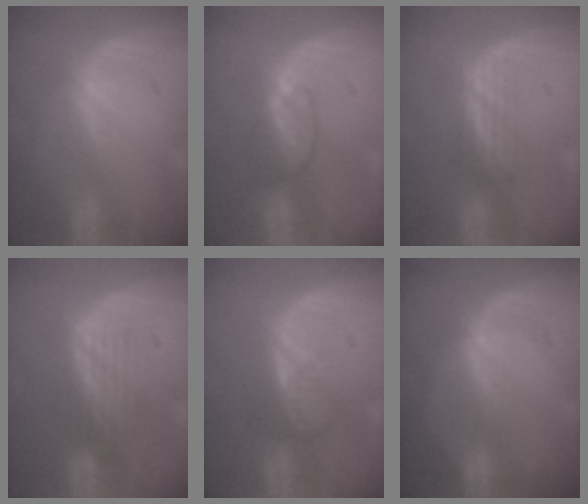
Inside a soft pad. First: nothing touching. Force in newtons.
{"total": 3.4, "press": 3.4, "slide": 0.2}
{"total": 2.3, "press": 2.2, "slide": 0.3}
{"total": 4.4, "press": 3.7, "slide": 2.4}
{"total": 2.7, "press": 2.7, "slide": 0.3}
{"total": 2.1, "press": 1.7, "slide": 1.2}